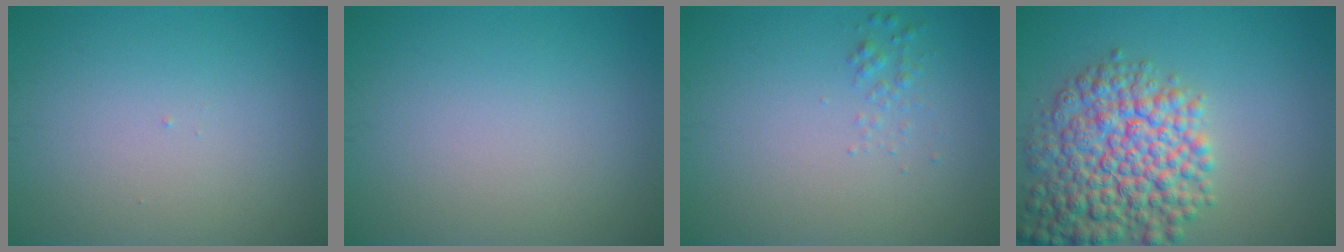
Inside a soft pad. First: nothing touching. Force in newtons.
{"total": 0.0}
{"total": 1.0, "press": 1.0, "slide": 0.0}
{"total": 9.2, "press": 9.2, "slide": 0.3}